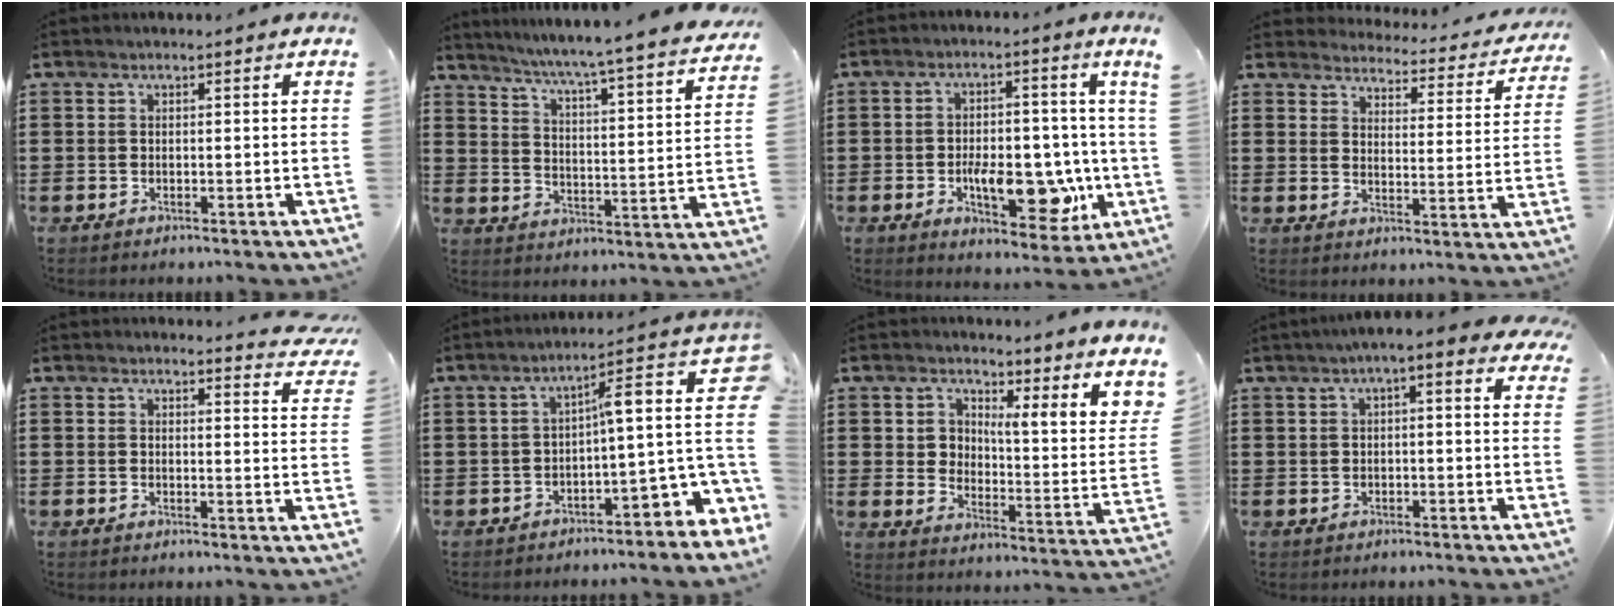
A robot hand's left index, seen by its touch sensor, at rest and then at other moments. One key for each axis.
{"total": 4.5, "fx": 4.1, "fy": -1.3, "fz": 1.4, "tx": -0.049, "ty": -0.048, "tz": 0.056}
{"total": 10.3, "fx": -2.0, "fy": 4.3, "fz": 9.2, "tx": -0.141, "ty": -0.006, "tz": -0.031}
{"total": 3.5, "fx": 3.5, "fy": 0.2, "fz": 0.2, "tx": -0.019, "ty": -0.034, "tz": 0.053}
{"total": 2.6, "fx": 2.6, "fy": 0.1, "fz": 0.4, "tx": -0.011, "ty": -0.012, "tz": 0.046}
{"total": 5.8, "fx": 0.4, "fy": 1.4, "fz": 5.6, "tx": -0.082, "ty": -0.044, "tz": -0.012}
{"total": 4.7, "fx": 3.9, "fy": 1.6, "fz": 2.0, "tx": -0.051, "ty": -0.038, "tz": 0.060}
{"total": 3.0, "fx": 1.0, "fy": 0.3, "fz": 2.8, "tx": -0.055, "ty": 0.004, "tz": 0.015}